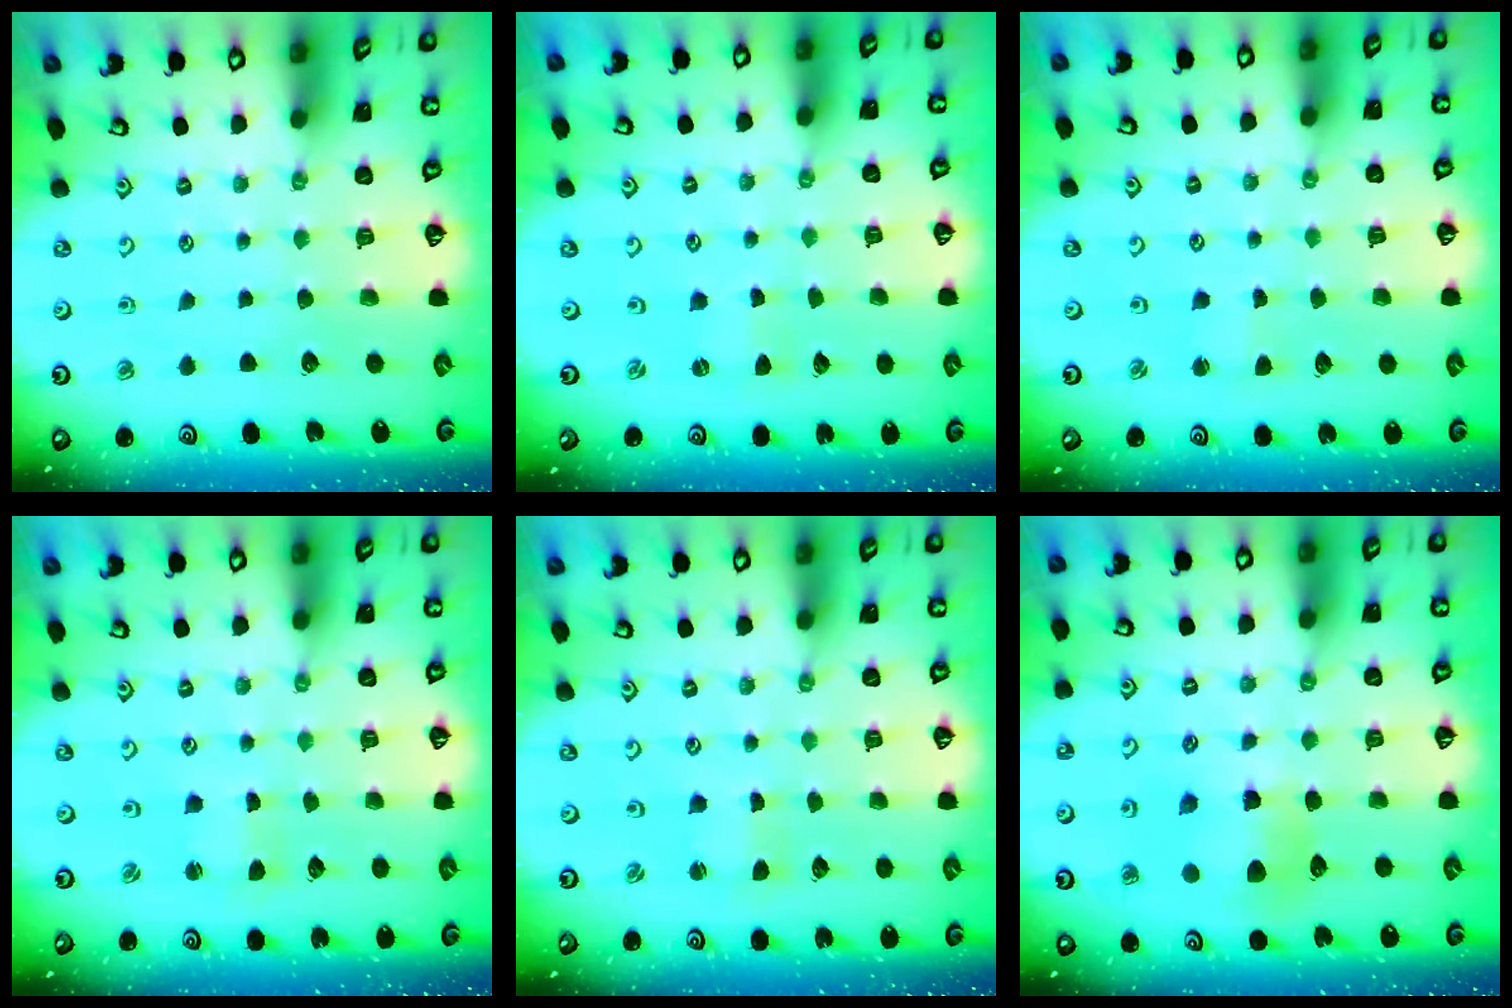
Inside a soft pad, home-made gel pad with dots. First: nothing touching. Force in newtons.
{"total": 0.0}
{"total": 1.6, "press": 1.5, "slide": 0.4}
{"total": 0.9, "press": 0.9, "slide": 0.3}
{"total": 0.9, "press": 0.9, "slide": 0.3}
{"total": 8.8, "press": 8.7, "slide": 0.6}